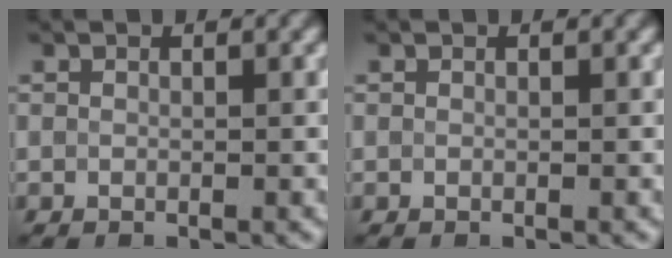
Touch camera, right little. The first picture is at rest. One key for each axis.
{"total": 0.0}